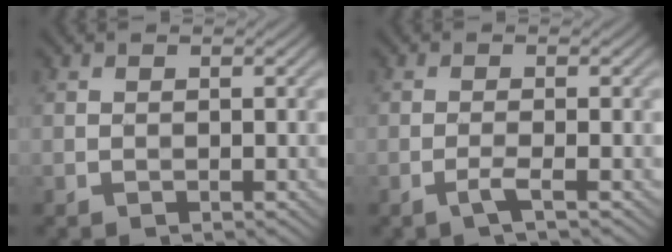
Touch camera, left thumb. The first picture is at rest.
{"total": 1.5, "force": [-0.8, -0.3, 1.2], "torque": [-0.029, 0.011, -0.023]}